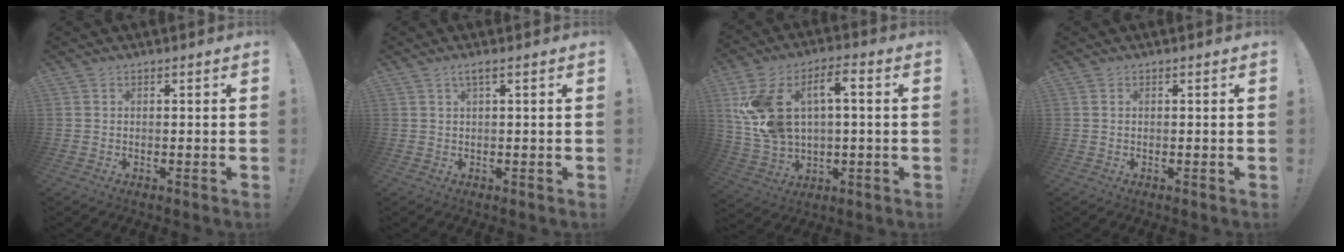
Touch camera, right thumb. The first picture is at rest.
{"total": 2.1, "force": [0.7, -0.2, 2.0], "torque": [-0.040, -0.001, 0.012]}
{"total": 14.8, "force": [3.2, 9.2, 11.2], "torque": [-0.221, -0.005, 0.057]}
{"total": 0.0}